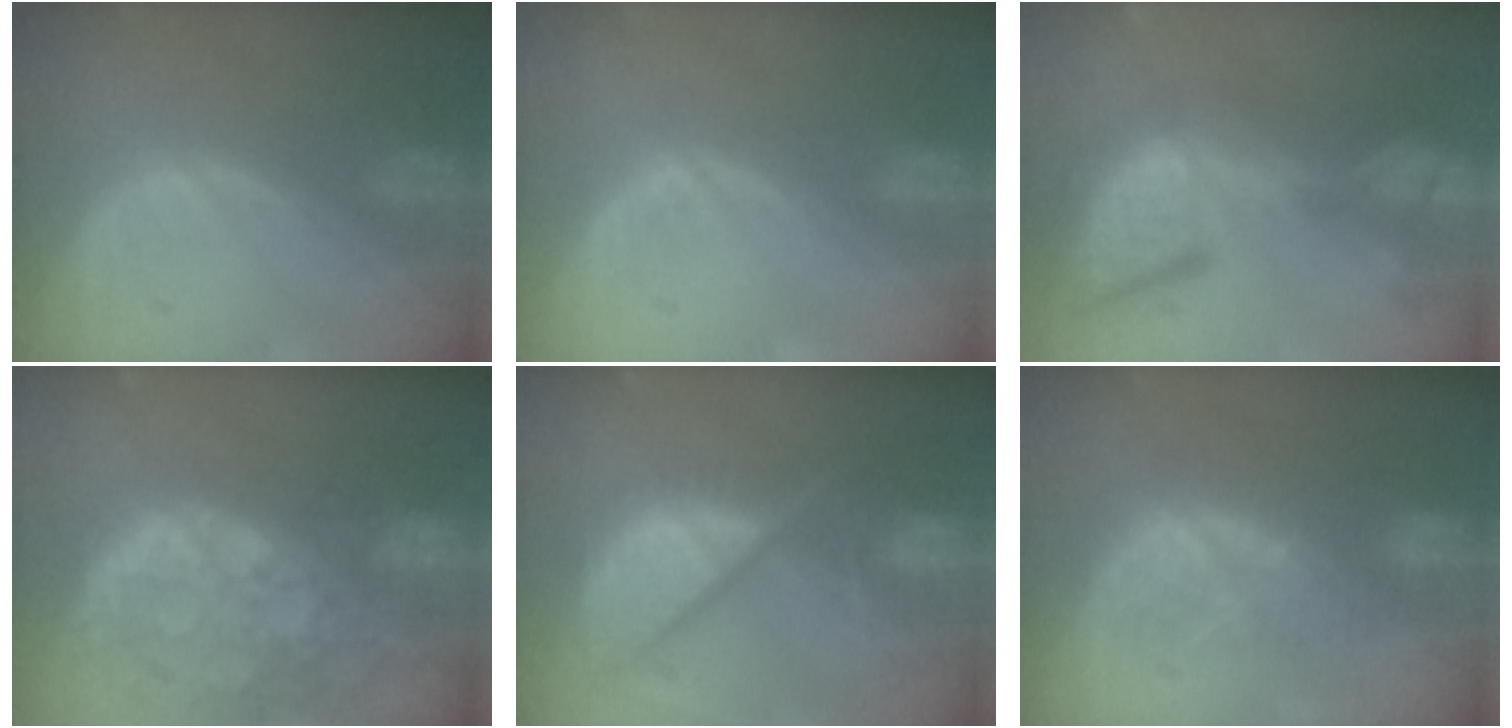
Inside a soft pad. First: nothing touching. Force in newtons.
{"total": 0.7, "press": 0.6, "slide": 0.2}
{"total": 13.8, "press": 11.2, "slide": 8.1}
{"total": 13.8, "press": 11.2, "slide": 8.1}
{"total": 12.1, "press": 9.9, "slide": 7.0}
{"total": 8.5, "press": 7.4, "slide": 4.1}